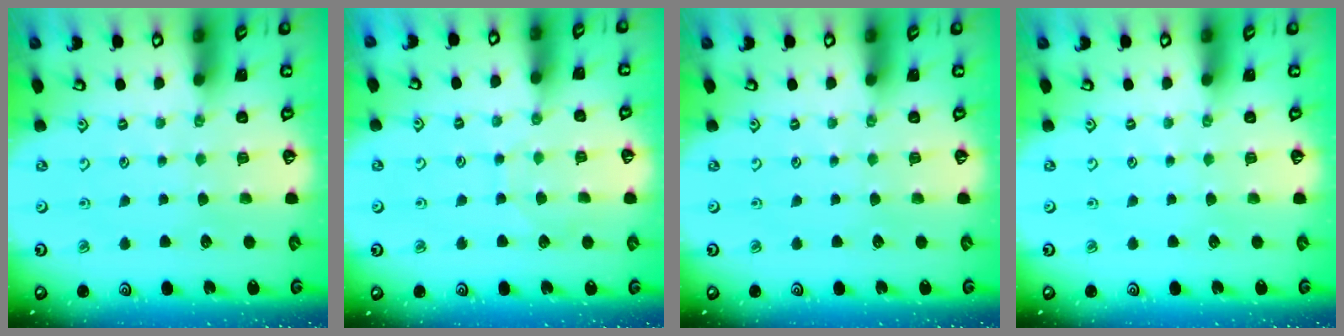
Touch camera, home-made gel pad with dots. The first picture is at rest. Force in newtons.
{"total": 4.5, "press": 4.5, "slide": 0.5}
{"total": 0.0}
{"total": 0.0}